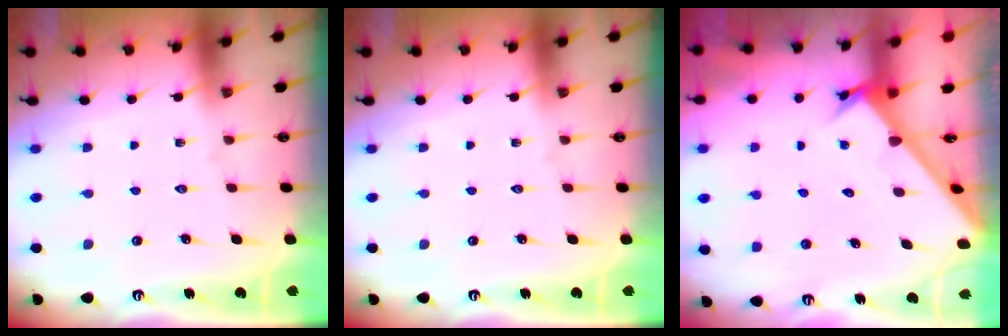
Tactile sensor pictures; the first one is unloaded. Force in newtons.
{"total": 0.0}
{"total": 2.6, "press": 2.6, "slide": 0.3}